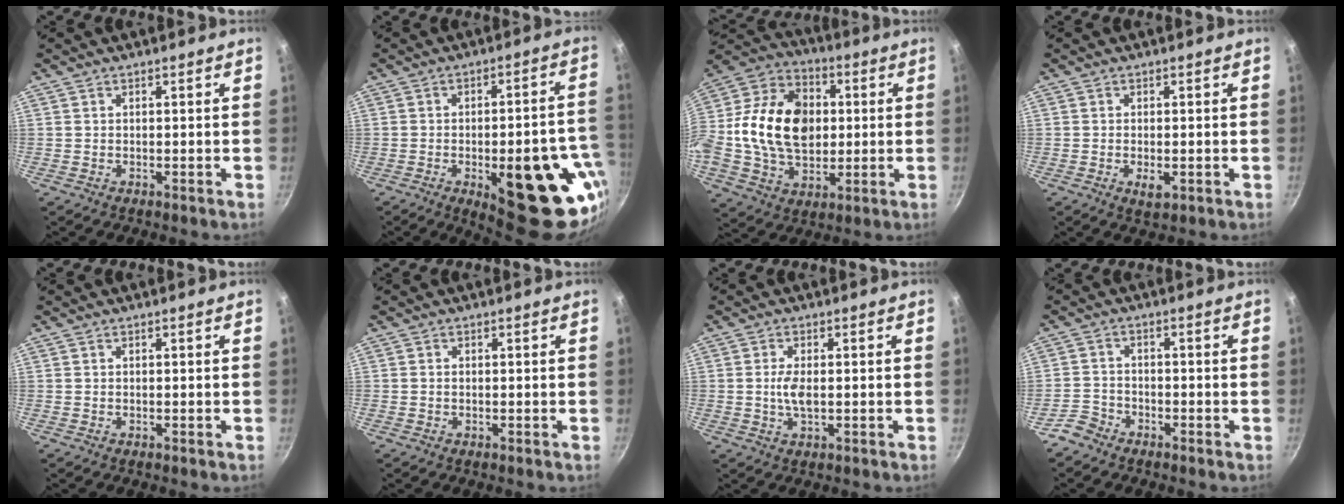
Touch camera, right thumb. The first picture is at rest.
{"total": 24.5, "force": [-8.2, 9.8, 20.9], "torque": [-0.195, 0.017, -0.093]}
{"total": 22.4, "force": [1.1, 15.9, 15.6], "torque": [-0.258, 0.026, 0.013]}
{"total": 2.6, "force": [-0.7, 1.3, 2.2], "torque": [-0.037, -0.007, -0.009]}
{"total": 0.0}
{"total": 0.6, "force": [0.0, 0.5, 0.3], "torque": [-0.005, 0.003, -0.001]}
{"total": 3.7, "force": [-0.1, 1.5, 3.4], "torque": [-0.073, -0.001, -0.002]}
{"total": 3.5, "force": [-2.9, 2.0, 0.6], "torque": [-0.011, 0.031, -0.058]}